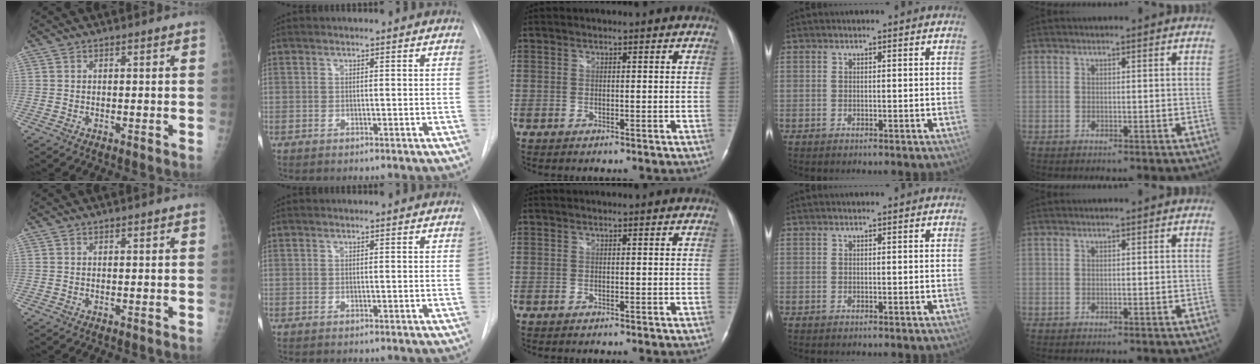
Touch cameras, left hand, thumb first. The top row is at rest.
{}